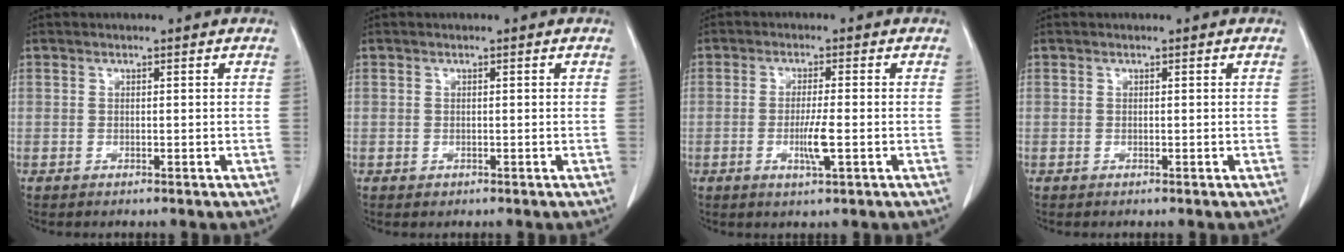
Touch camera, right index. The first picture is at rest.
{"total": 0.5, "force": [-0.1, 0.5, 0.1], "torque": [0.000, 0.003, -0.001]}
{"total": 4.3, "force": [-1.2, 0.1, 4.1], "torque": [-0.081, -0.008, -0.021]}
{"total": 0.0}